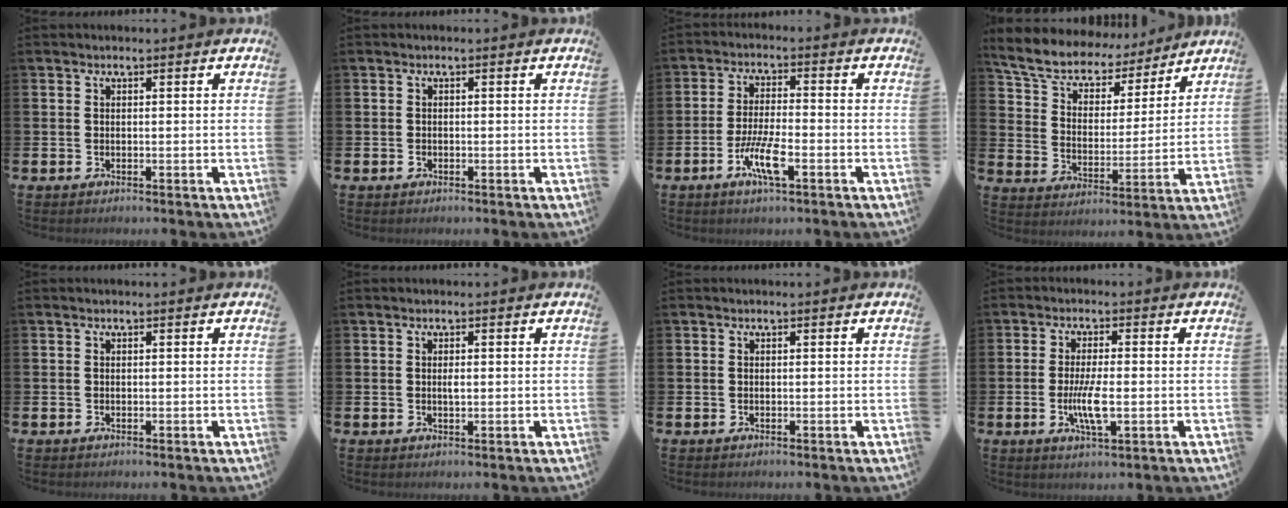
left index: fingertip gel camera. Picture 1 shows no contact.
{"total": 0.5, "force": [-0.3, 0.4, 0.1], "torque": [-0.008, 0.005, -0.006]}
{"total": 5.8, "force": [-2.4, 1.2, 5.2], "torque": [-0.107, -0.007, -0.043]}
{"total": 8.3, "force": [7.6, 2.8, 1.6], "torque": [-0.065, -0.056, 0.134]}
{"total": 0.0}
{"total": 0.9, "force": [0.2, 0.3, 0.8], "torque": [-0.012, 0.000, 0.003]}
{"total": 0.0}
{"total": 4.8, "force": [-0.8, 1.2, 4.6], "torque": [-0.088, -0.006, -0.020]}